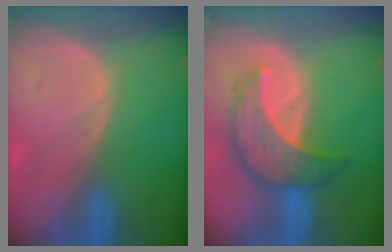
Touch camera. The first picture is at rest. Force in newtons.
{"total": 8.0, "press": 7.6, "slide": 2.4}